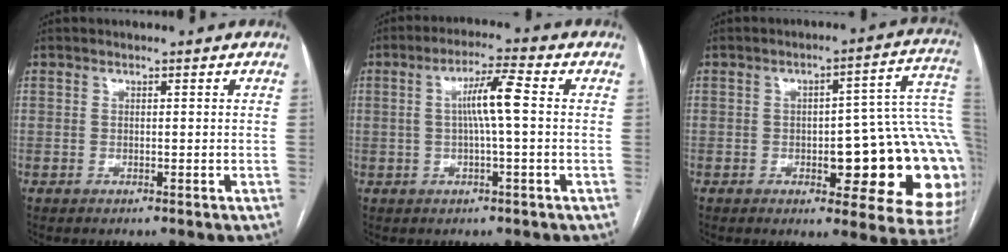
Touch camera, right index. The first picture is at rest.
{"total": 6.4, "force": [0.5, 0.2, 6.3], "torque": [-0.115, 0.013, 0.007]}
{"total": 20.2, "force": [-2.0, 5.5, 19.3], "torque": [-0.146, 0.031, -0.012]}